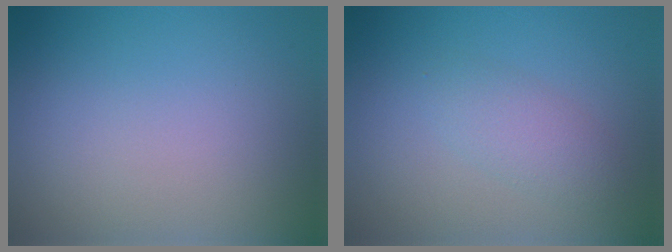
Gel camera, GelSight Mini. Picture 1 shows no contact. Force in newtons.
{"total": 2.2, "press": 2.2, "slide": 0.1}